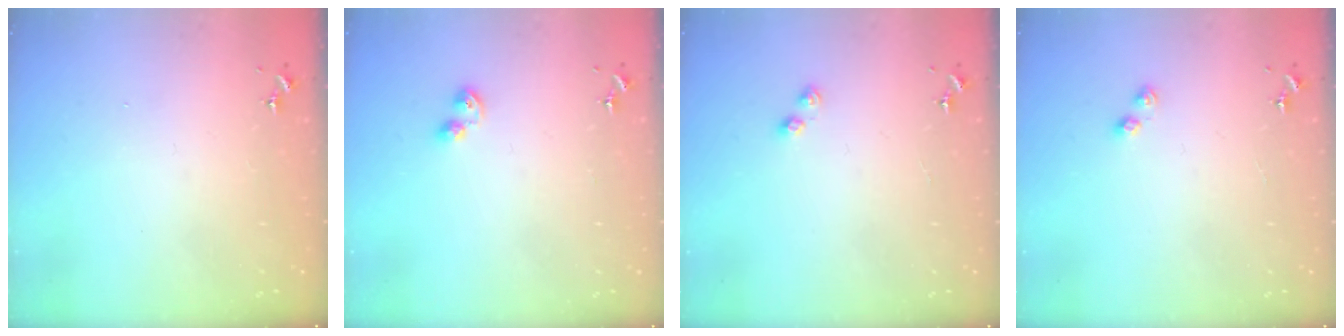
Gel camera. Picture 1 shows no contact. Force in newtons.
{"total": 3.7, "press": 3.7, "slide": 0.5}
{"total": 3.0, "press": 2.9, "slide": 0.4}
{"total": 3.0, "press": 2.9, "slide": 0.4}